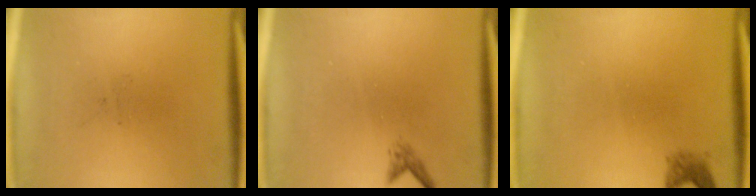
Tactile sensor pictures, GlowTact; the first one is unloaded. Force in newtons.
{"total": 1.0}
{"total": 1.5}